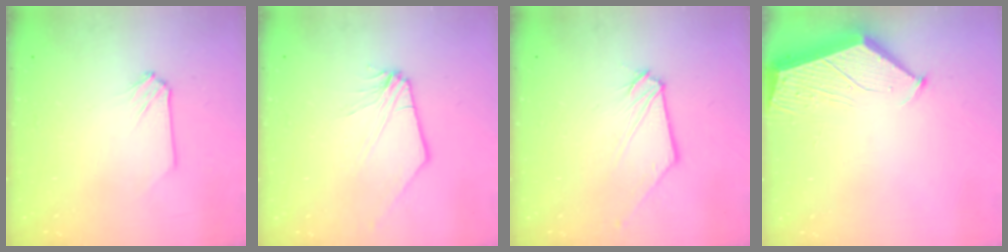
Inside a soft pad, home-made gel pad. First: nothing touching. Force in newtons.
{"total": 0.0}
{"total": 0.0}
{"total": 5.5, "press": 5.5, "slide": 0.7}